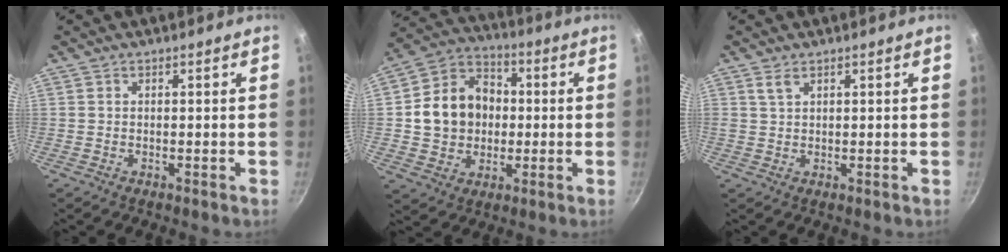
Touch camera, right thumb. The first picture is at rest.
{"total": 14.9, "force": [0.3, 12.6, 8.0], "torque": [-0.111, 0.028, 0.000]}
{"total": 1.9, "force": [1.2, 1.0, 1.2], "torque": [-0.020, -0.003, 0.025]}